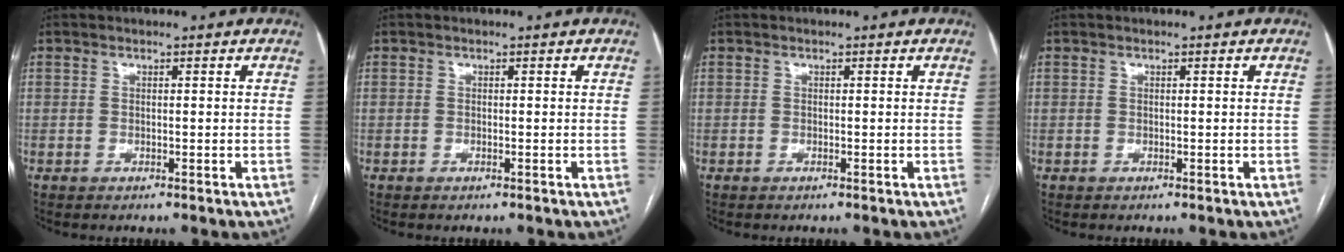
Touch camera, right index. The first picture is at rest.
{"total": 0.0}
{"total": 0.0}
{"total": 0.0}